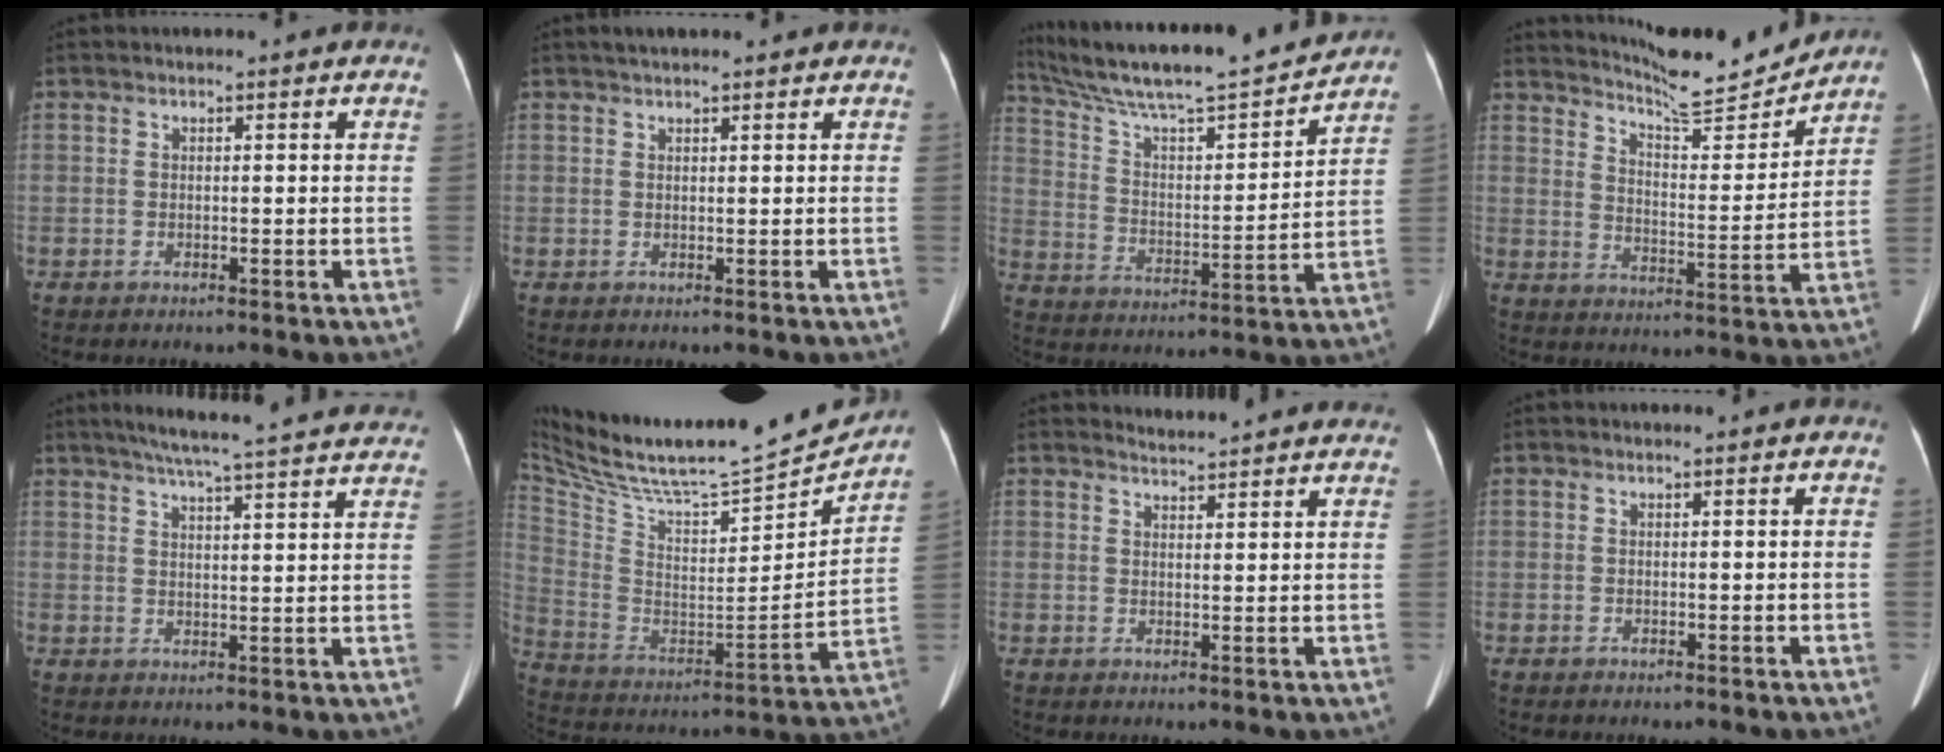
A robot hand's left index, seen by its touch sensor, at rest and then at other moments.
{"total": 2.0, "force": [1.4, 0.5, 1.4], "torque": [-0.018, 0.024, 0.023]}
{"total": 19.2, "force": [17.1, 0.9, 8.7], "torque": [-0.157, 0.004, 0.277]}
{"total": 12.1, "force": [11.7, 0.0, 2.8], "torque": [-0.050, -0.023, 0.173]}
{"total": 23.8, "force": [21.6, 1.0, 10.0], "torque": [-0.153, -0.009, 0.264]}
{"total": 25.8, "force": [23.4, 3.1, 10.5], "torque": [-0.210, -0.047, 0.367]}
{"total": 7.3, "force": [7.2, 0.0, 1.0], "torque": [-0.016, 0.005, 0.075]}
{"total": 0.0}